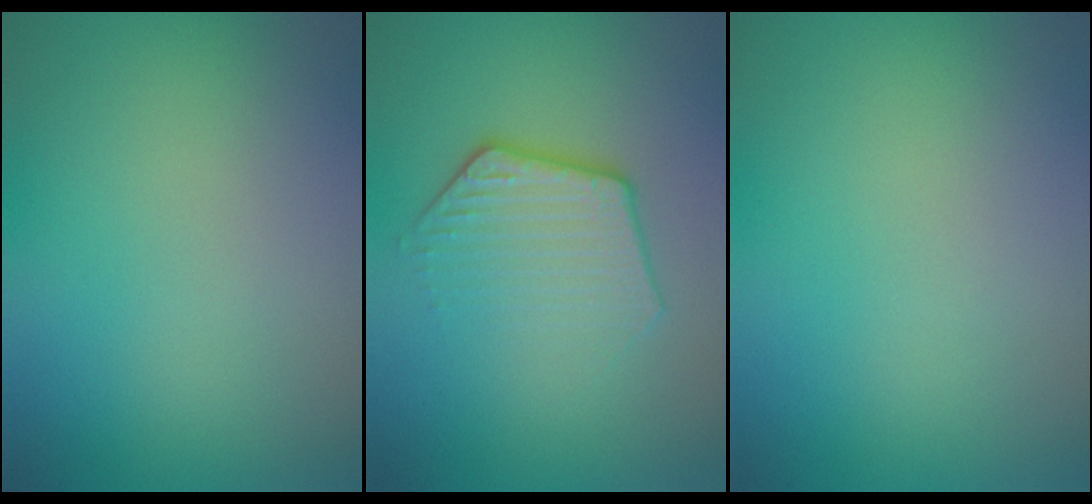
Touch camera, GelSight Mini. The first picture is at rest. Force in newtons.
{"total": 4.0, "press": 2.9, "slide": 2.8}
{"total": 0.0}